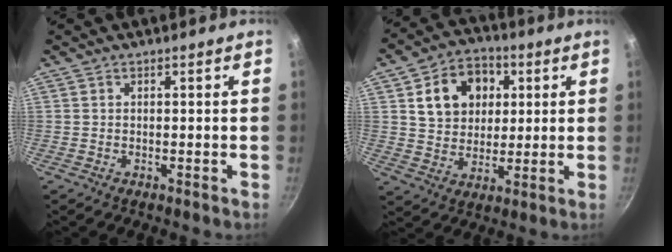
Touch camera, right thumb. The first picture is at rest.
{"total": 13.1, "force": [3.7, 10.3, 7.1], "torque": [-0.087, 0.006, 0.059]}